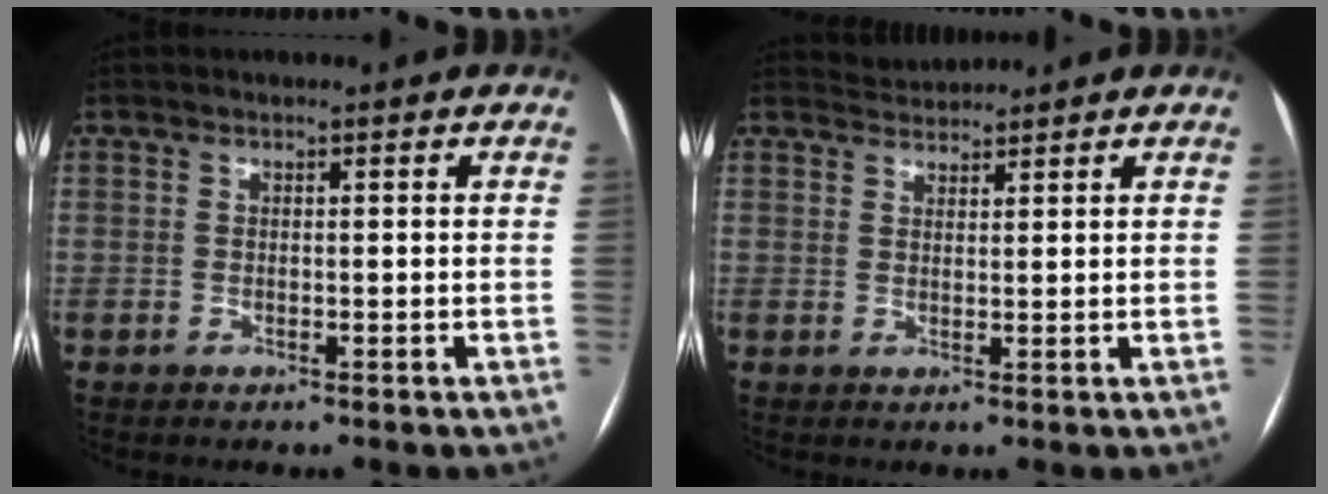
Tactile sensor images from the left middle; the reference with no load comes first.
{"total": 2.1, "force": [2.0, -0.1, -0.7], "torque": [0.001, 0.009, 0.042]}